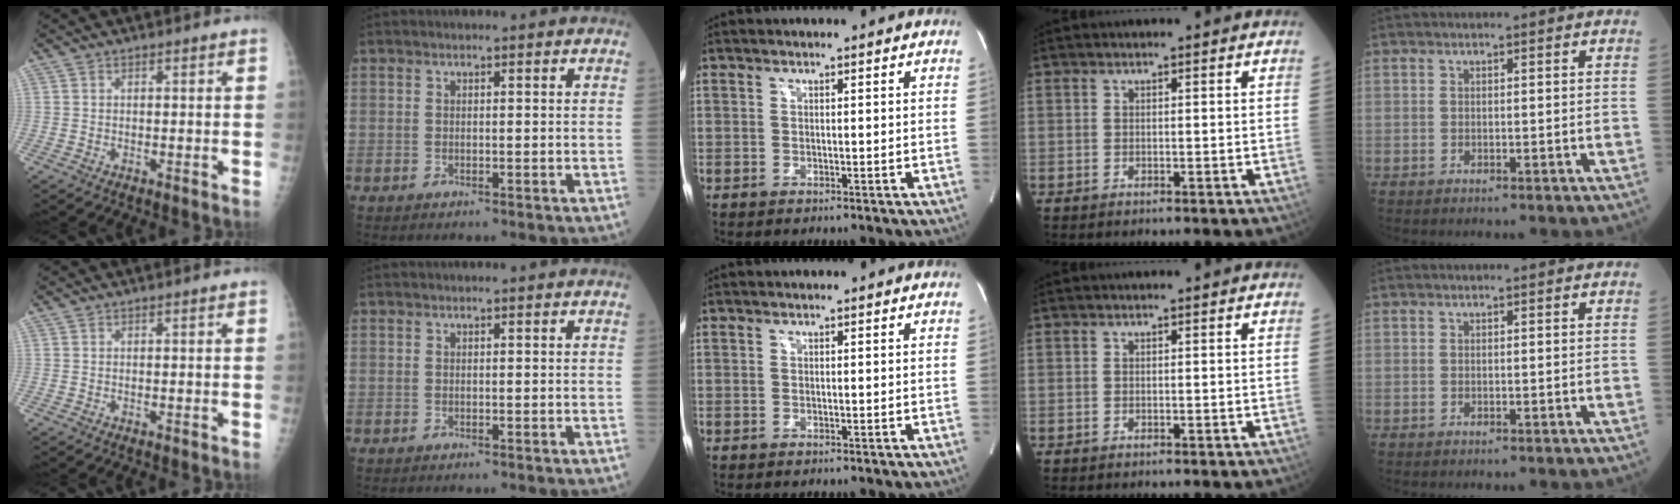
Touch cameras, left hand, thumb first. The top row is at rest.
{}